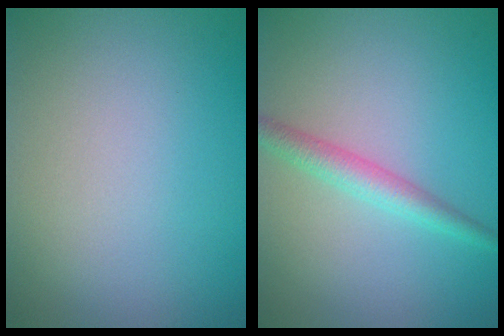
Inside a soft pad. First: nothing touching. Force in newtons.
{"total": 2.3, "press": 2.3, "slide": 0.0}